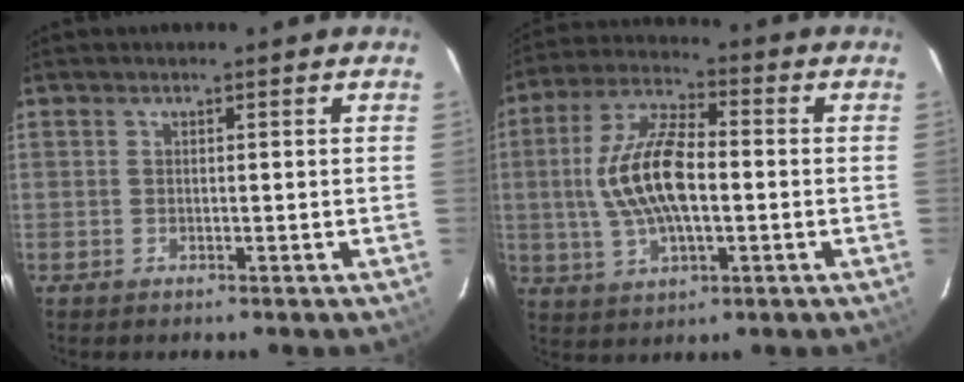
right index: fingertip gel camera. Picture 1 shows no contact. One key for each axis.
{"total": 13.6, "fx": -0.6, "fy": 5.9, "fz": 12.3, "tx": -0.252, "ty": 0.011, "tz": -0.011}